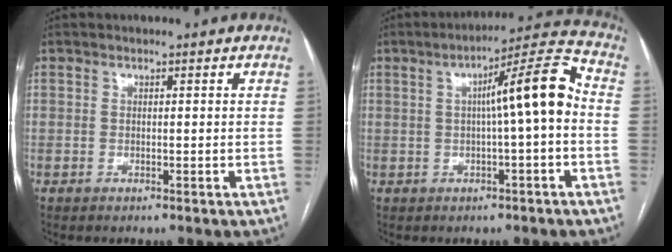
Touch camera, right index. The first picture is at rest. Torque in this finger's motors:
{"motor_torque": [0.86, -0.23, 0.39, 0.11]}